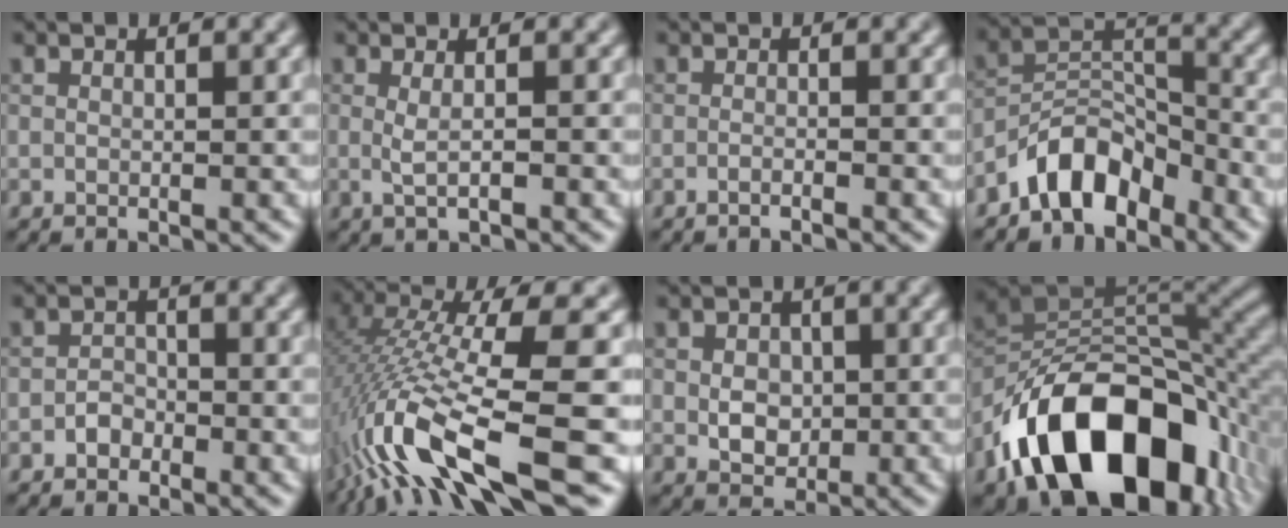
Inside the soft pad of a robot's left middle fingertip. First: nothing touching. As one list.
[{"total": 1.7, "force": [-0.1, 0.4, 1.6], "torque": [-0.029, -0.005, -0.003]}, {"total": 1.1, "force": [-0.6, 0.2, 0.8], "torque": [-0.009, -0.002, -0.015]}, {"total": 5.6, "force": [-4.1, 2.8, 2.7], "torque": [-0.033, 0.014, -0.085]}, {"total": 1.4, "force": [-0.8, 1.0, 0.5], "torque": [-0.007, 0.005, -0.016]}, {"total": 12.8, "force": [-4.4, 2.9, 11.6], "torque": [-0.232, -0.003, -0.070]}, {"total": 2.8, "force": [-0.1, 2.2, 1.8], "torque": [-0.030, -0.002, -0.004]}, {"total": 15.7, "force": [-7.2, 9.4, 10.3], "torque": [-0.165, 0.000, -0.124]}]